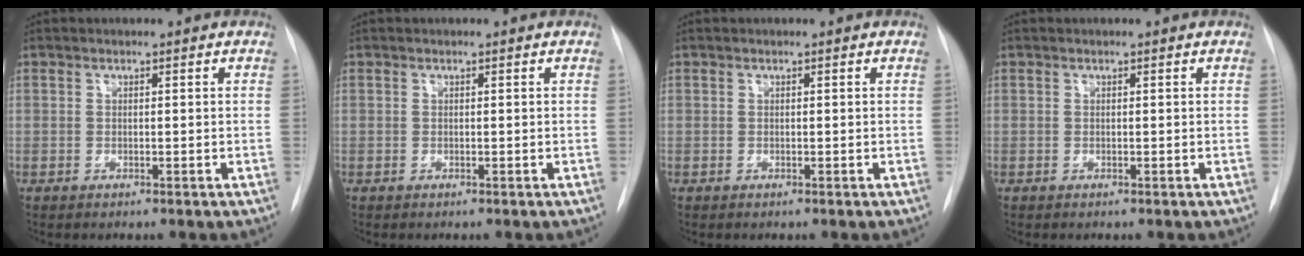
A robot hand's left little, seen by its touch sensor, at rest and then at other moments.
{"total": 0.0}
{"total": 0.0}
{"total": 0.0}